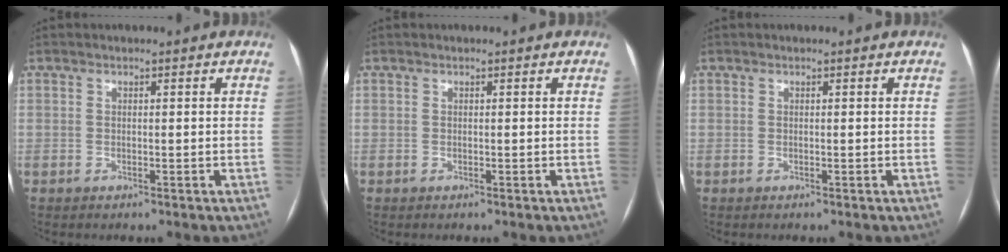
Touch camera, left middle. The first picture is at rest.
{"total": 0.0}
{"total": 0.0}